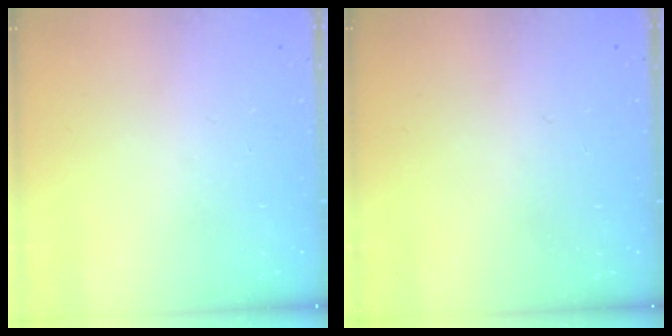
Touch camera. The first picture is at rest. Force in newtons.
{"total": 0.0}